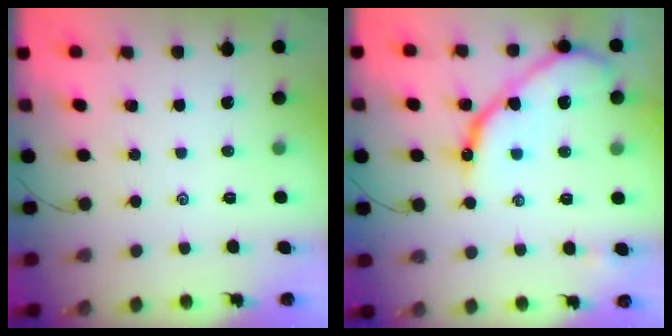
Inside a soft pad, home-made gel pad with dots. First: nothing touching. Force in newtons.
{"total": 12.2, "press": 12.1, "slide": 1.4}